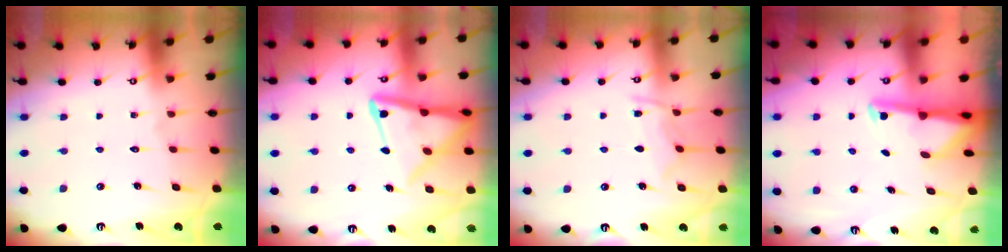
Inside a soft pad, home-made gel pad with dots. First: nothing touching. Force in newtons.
{"total": 15.6, "press": 15.5, "slide": 1.5}
{"total": 6.9, "press": 6.8, "slide": 0.9}
{"total": 2.9, "press": 2.9, "slide": 0.7}